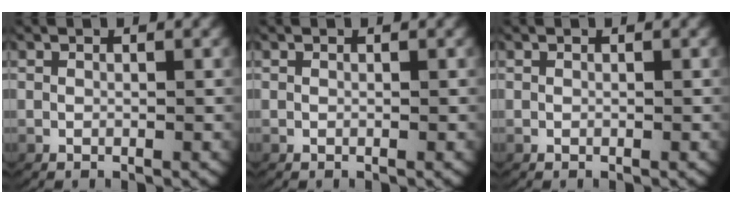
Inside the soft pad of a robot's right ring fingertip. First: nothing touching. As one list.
[{"total": 0.8, "force": [0.0, -0.6, -0.4], "torque": [0.000, -0.010, 0.009]}, {"total": 0.0}]